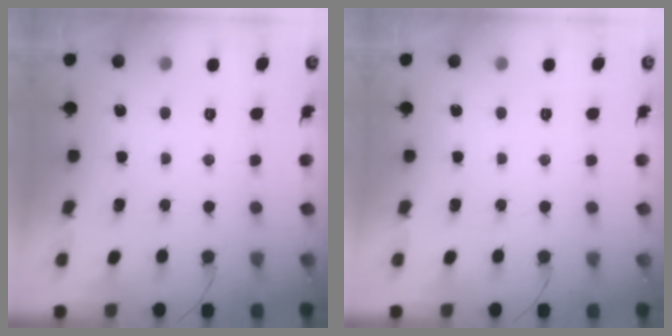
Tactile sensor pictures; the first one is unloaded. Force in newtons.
{"total": 0.0}